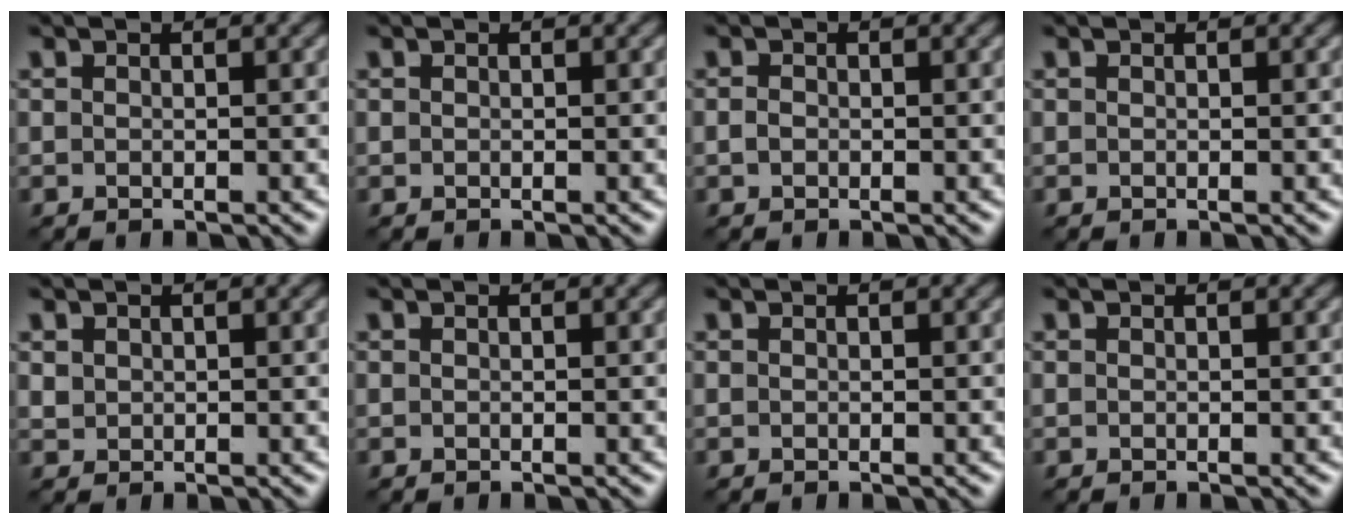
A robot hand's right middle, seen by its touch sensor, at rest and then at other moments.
{"total": 0.0}
{"total": 0.7, "force": [-0.1, 0.5, 0.5], "torque": [-0.010, 0.000, -0.005]}
{"total": 0.0}
{"total": 0.7, "force": [0.4, 0.6, 0.1], "torque": [-0.002, -0.001, 0.012]}
{"total": 0.0}
{"total": 0.0}
{"total": 0.0}